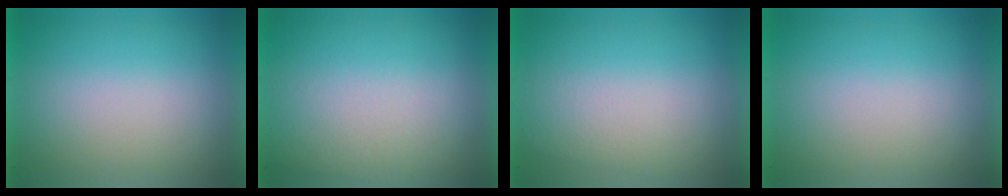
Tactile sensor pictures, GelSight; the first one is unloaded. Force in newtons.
{"total": 3.2}
{"total": 1.0}
{"total": 0.0}